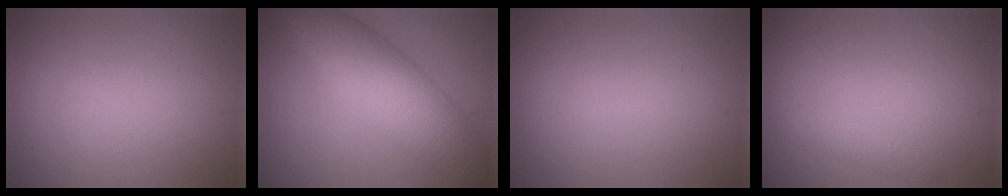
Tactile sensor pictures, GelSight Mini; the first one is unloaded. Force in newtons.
{"total": 7.9, "press": 7.9, "slide": 0.2}
{"total": 0.0}
{"total": 1.1, "press": 1.1, "slide": 0.1}